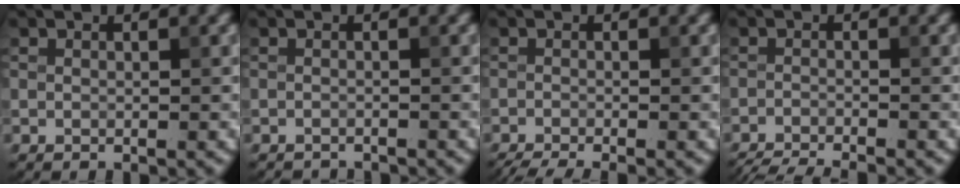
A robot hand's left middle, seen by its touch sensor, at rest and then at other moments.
{"total": 2.0, "force": [-2.0, 0.1, 0.1], "torque": [0.005, -0.008, -0.029]}
{"total": 3.7, "force": [-2.9, 0.6, 2.2], "torque": [-0.032, -0.013, -0.052]}
{"total": 6.0, "force": [-5.6, 0.9, 1.9], "torque": [-0.025, -0.022, -0.087]}